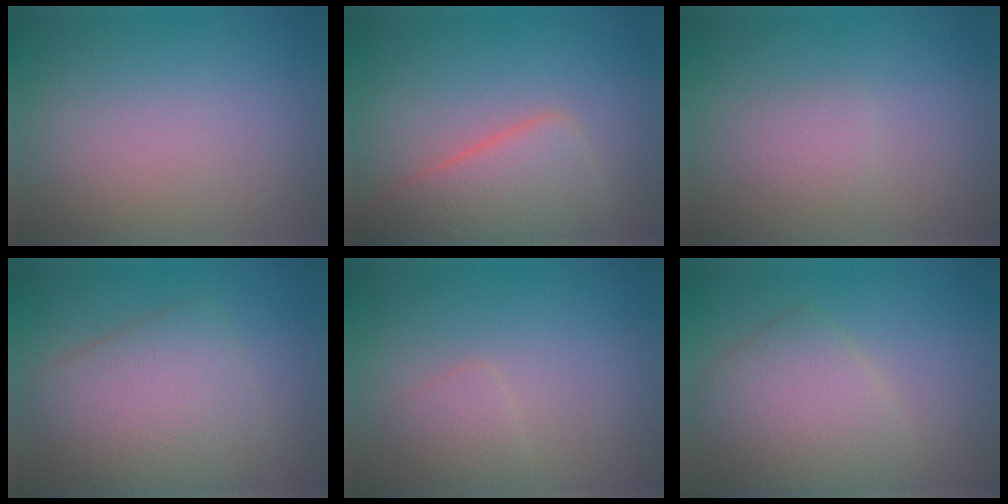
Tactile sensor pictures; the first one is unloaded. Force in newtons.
{"total": 5.6, "press": 5.6, "slide": 0.2}
{"total": 1.3, "press": 1.3, "slide": 0.1}
{"total": 6.5, "press": 6.5, "slide": 0.2}
{"total": 1.4, "press": 1.4, "slide": 0.1}
{"total": 5.4, "press": 5.4, "slide": 0.2}